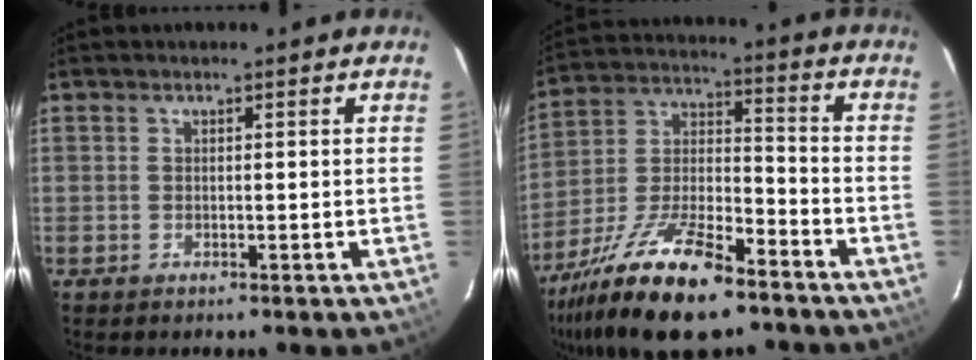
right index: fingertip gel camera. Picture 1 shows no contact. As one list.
[{"total": 19.5, "force": [-13.3, 6.6, 12.7], "torque": [-0.256, -0.014, -0.240]}]